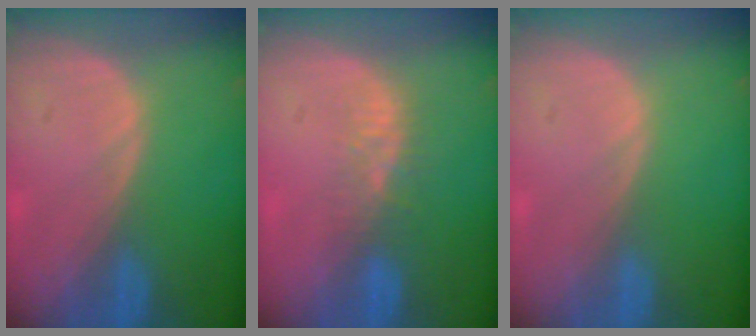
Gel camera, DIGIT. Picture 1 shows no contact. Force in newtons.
{"total": 4.3, "press": 3.6, "slide": 2.3}
{"total": 0.0}